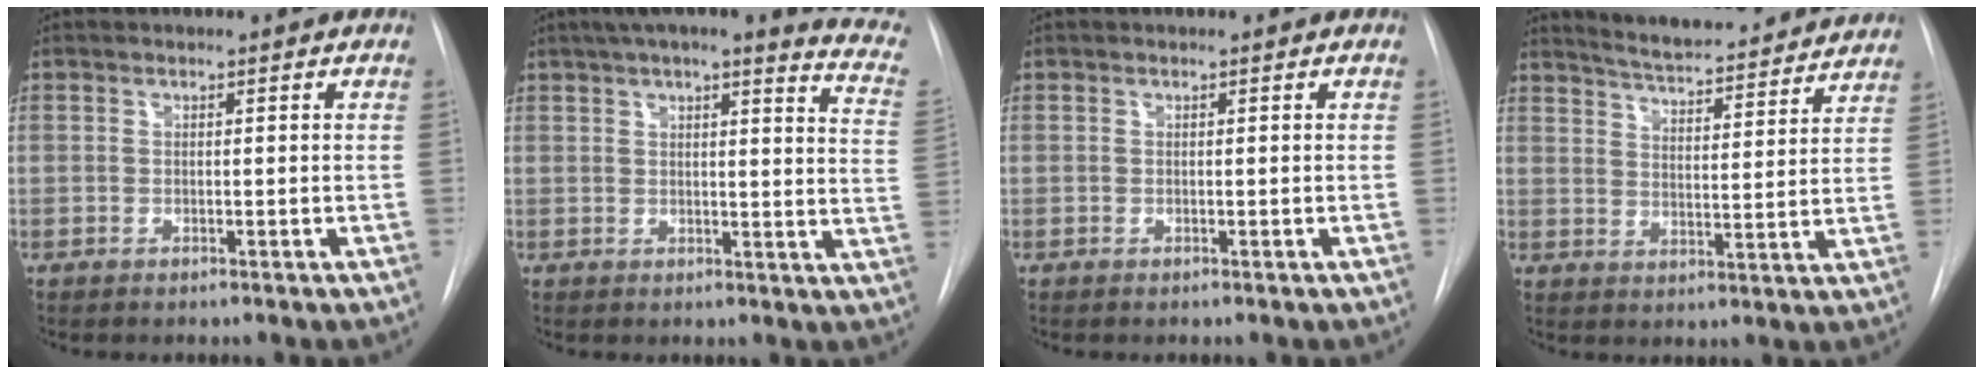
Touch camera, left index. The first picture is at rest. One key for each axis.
{"total": 19.1, "fx": 15.3, "fy": 2.4, "fz": 11.2, "tx": -0.146, "ty": -0.017, "tz": 0.167}
{"total": 0.0}
{"total": 18.5, "fx": 17.3, "fy": 2.6, "fz": 5.9, "tx": -0.085, "ty": -0.010, "tz": 0.228}